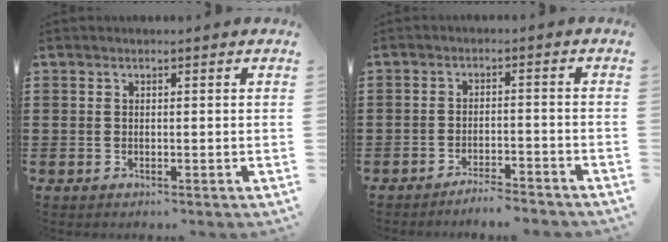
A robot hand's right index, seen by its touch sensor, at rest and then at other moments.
{"total": 3.2, "force": [-3.2, 0.0, 0.6], "torque": [-0.014, 0.002, -0.065]}